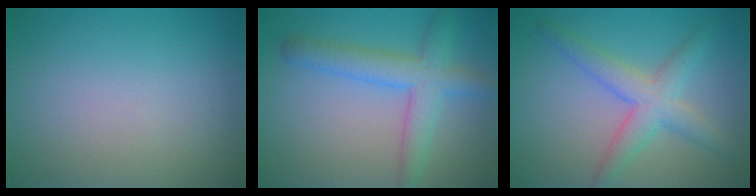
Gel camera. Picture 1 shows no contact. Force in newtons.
{"total": 4.6, "press": 4.6, "slide": 0.1}
{"total": 4.3, "press": 4.3, "slide": 0.1}